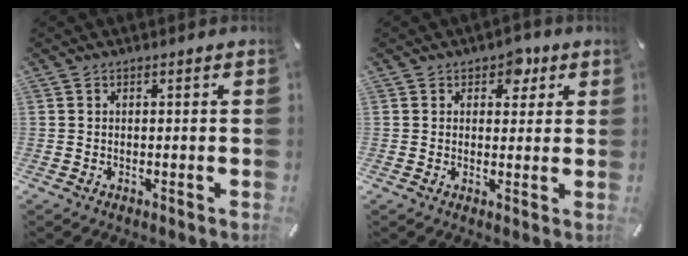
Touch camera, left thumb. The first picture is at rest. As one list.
[{"total": 4.7, "force": [2.3, 3.4, 2.2], "torque": [-0.011, -0.005, 0.033]}]